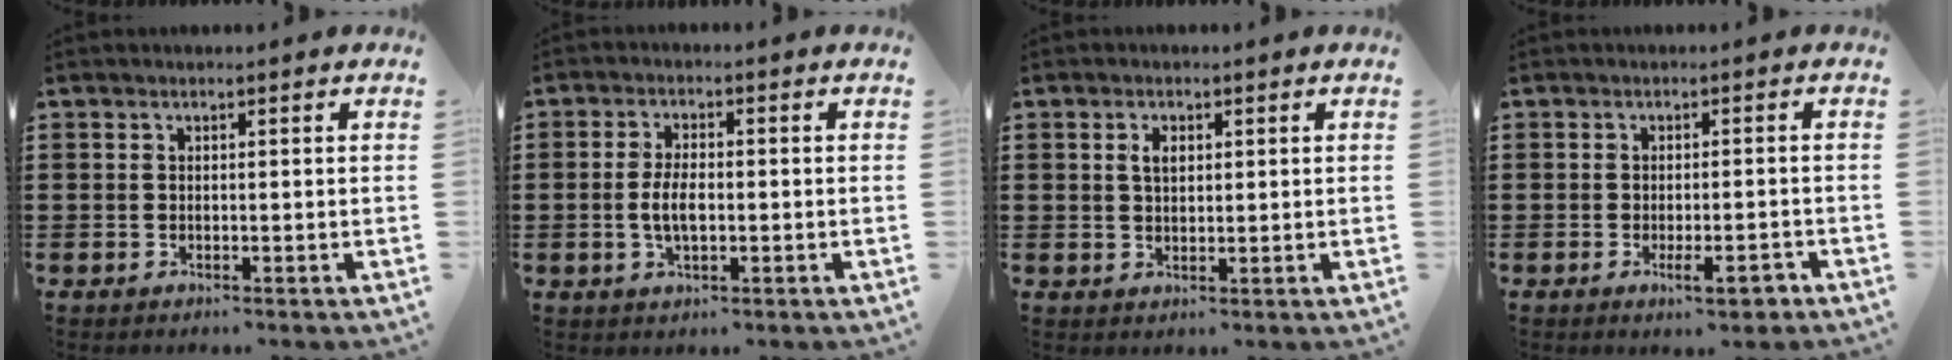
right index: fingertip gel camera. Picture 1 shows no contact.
{"total": 4.4, "force": [-0.6, 1.9, 3.9], "torque": [-0.092, -0.003, -0.018]}
{"total": 2.0, "force": [0.7, 0.9, 1.6], "torque": [-0.034, 0.006, 0.012]}
{"total": 3.2, "force": [-1.6, 0.8, 2.6], "torque": [-0.040, 0.002, -0.027]}